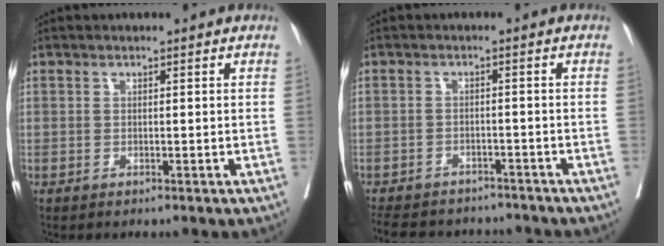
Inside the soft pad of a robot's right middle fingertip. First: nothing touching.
{"total": 13.4, "force": [-11.9, 4.9, 3.9], "torque": [-0.087, 0.005, -0.153]}